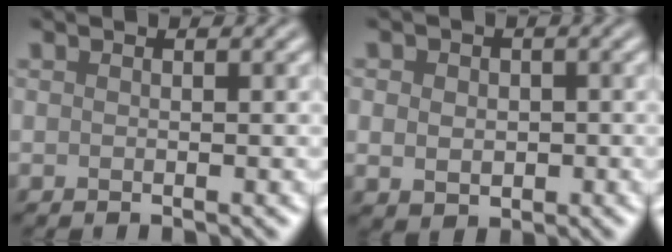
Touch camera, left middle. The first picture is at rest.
{"total": 3.3, "force": [0.3, 2.8, 1.7], "torque": [-0.021, 0.007, -0.009]}